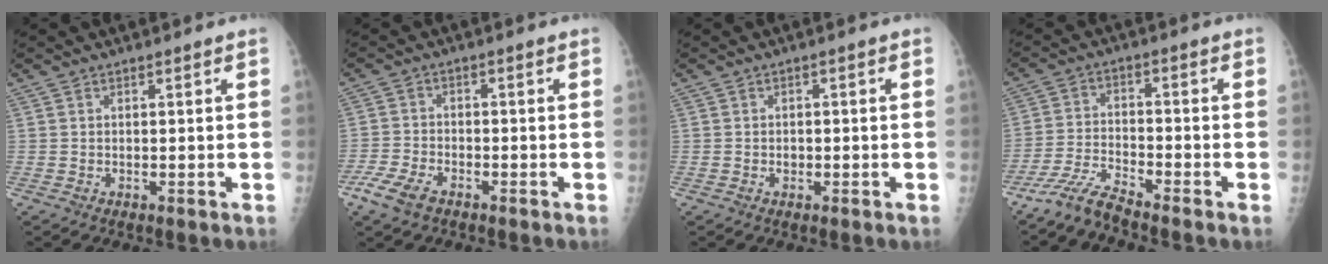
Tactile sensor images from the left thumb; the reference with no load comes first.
{"total": 6.0, "force": [-4.2, 2.8, 3.3], "torque": [-0.082, 0.008, -0.080]}
{"total": 1.1, "force": [-0.3, 0.9, 0.5], "torque": [-0.003, 0.005, -0.005]}
{"total": 5.8, "force": [-5.6, -0.1, 1.5], "torque": [-0.043, 0.023, -0.115]}